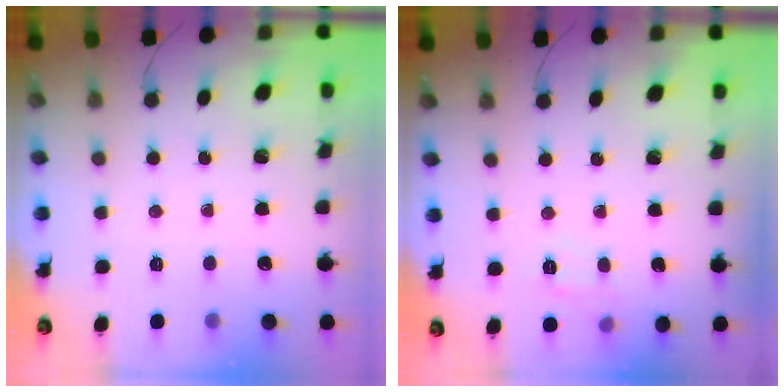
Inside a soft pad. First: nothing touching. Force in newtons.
{"total": 6.6, "press": 6.4, "slide": 1.7}